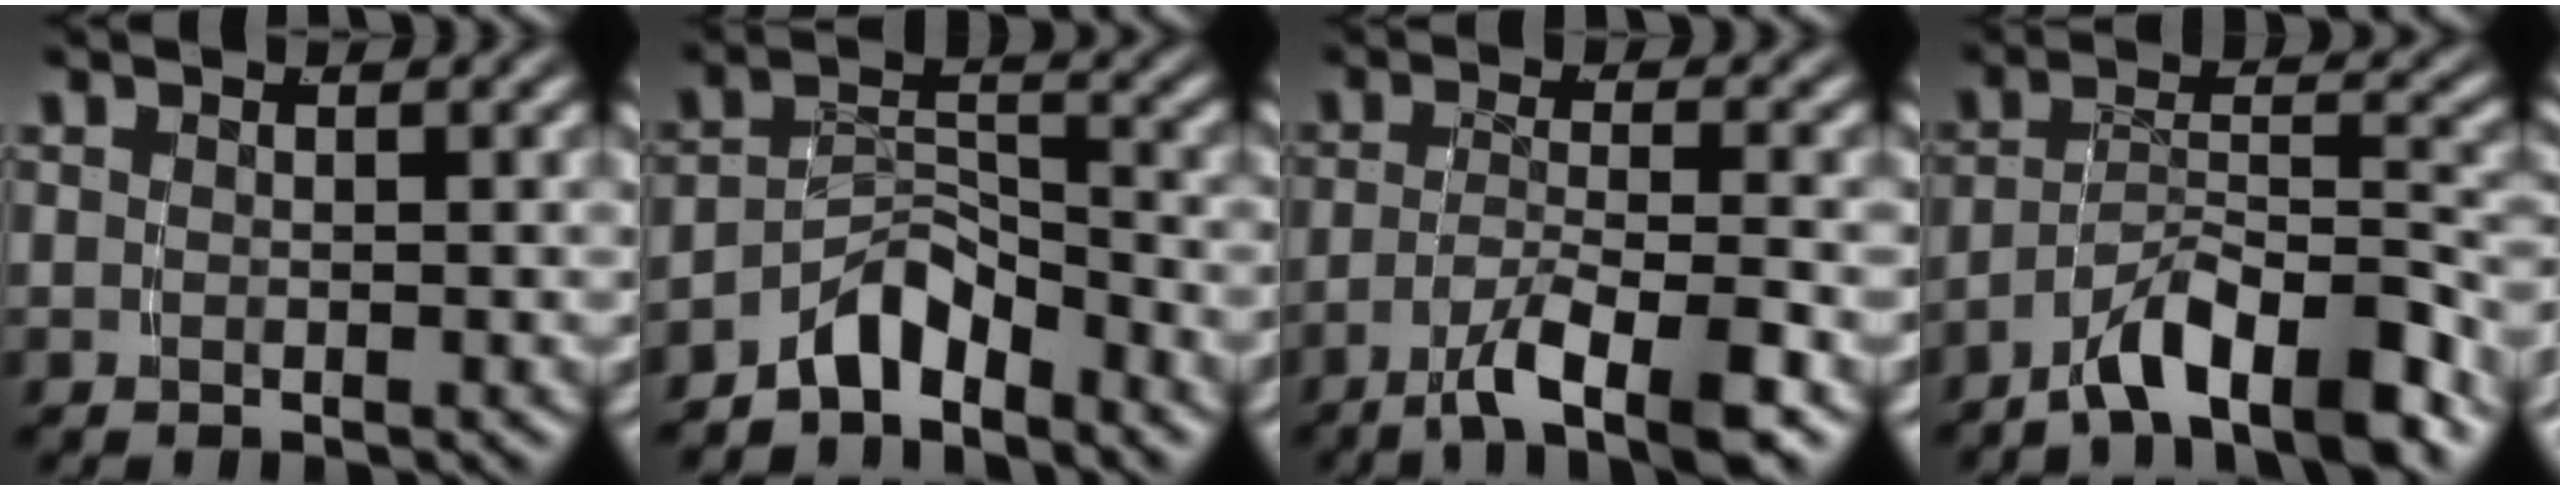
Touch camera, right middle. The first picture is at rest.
{"total": 5.2, "force": [-4.1, 2.1, 2.4], "torque": [-0.020, 0.003, -0.073]}
{"total": 5.8, "force": [-3.7, 0.9, 4.4], "torque": [-0.069, -0.014, -0.052]}
{"total": 6.3, "force": [-4.5, 1.8, 4.1], "torque": [-0.056, 0.001, -0.073]}